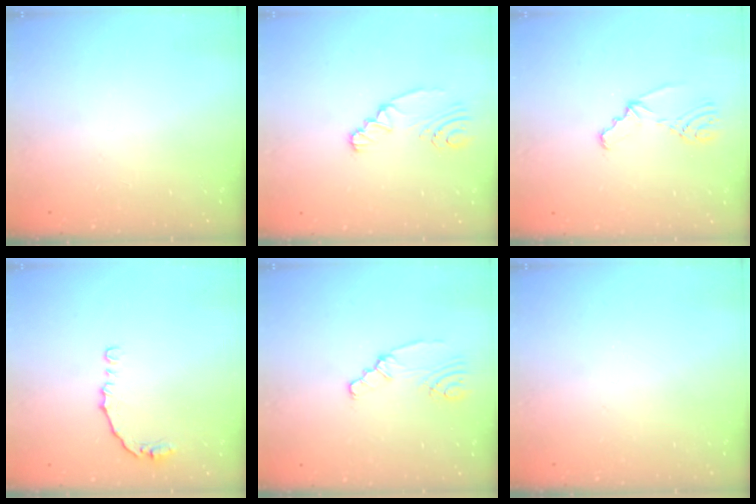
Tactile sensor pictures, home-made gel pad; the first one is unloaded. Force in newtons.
{"total": 3.8, "press": 3.5, "slide": 1.4}
{"total": 4.6, "press": 2.9, "slide": 3.6}
{"total": 7.0, "press": 6.9, "slide": 0.7}
{"total": 2.3, "press": 2.3, "slide": 0.2}
{"total": 0.0}